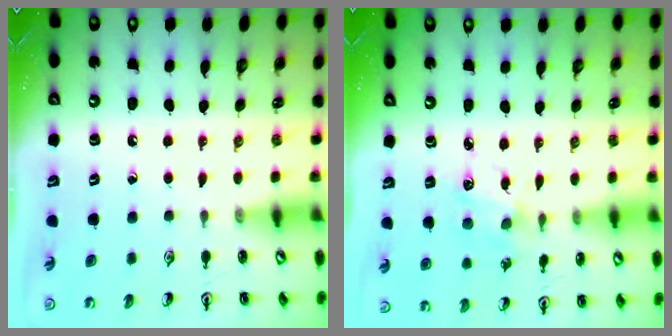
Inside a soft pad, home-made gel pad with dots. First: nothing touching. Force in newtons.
{"total": 3.6, "press": 3.6, "slide": 0.4}